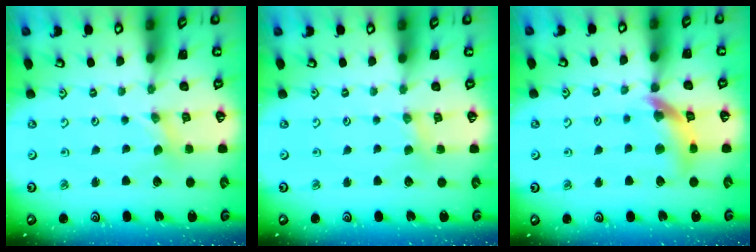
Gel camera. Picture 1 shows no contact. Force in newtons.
{"total": 2.3, "press": 2.3, "slide": 0.3}
{"total": 12.9, "press": 12.8, "slide": 1.5}